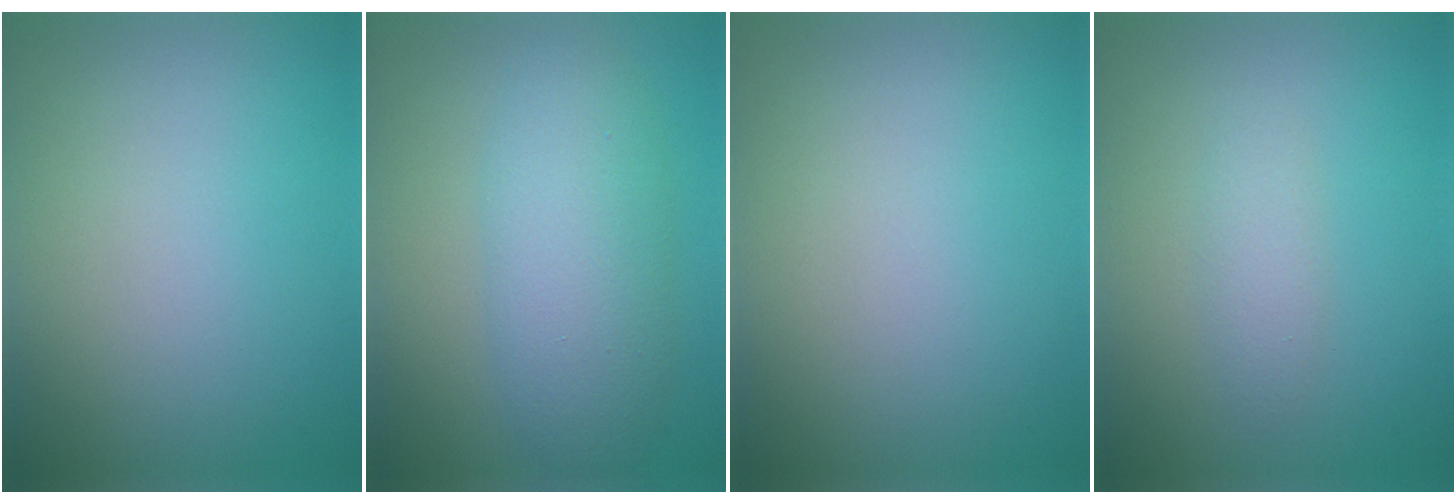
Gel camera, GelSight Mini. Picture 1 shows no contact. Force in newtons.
{"total": 5.6, "press": 5.6, "slide": 0.2}
{"total": 0.0}
{"total": 1.6, "press": 1.6, "slide": 0.0}